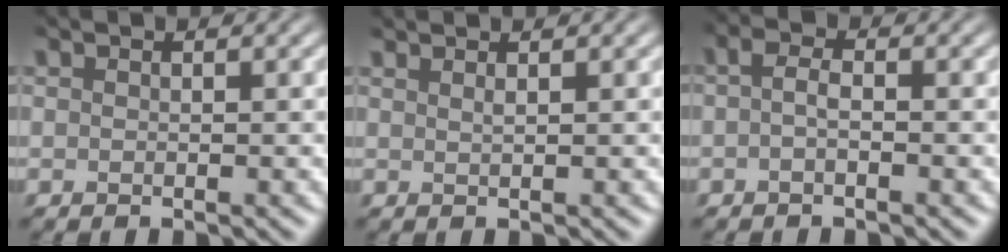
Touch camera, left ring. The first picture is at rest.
{"total": 1.2, "force": [0.8, 0.4, 0.8], "torque": [-0.004, -0.001, 0.007]}
{"total": 1.5, "force": [-0.3, 0.5, 1.4], "torque": [-0.028, 0.001, -0.010]}